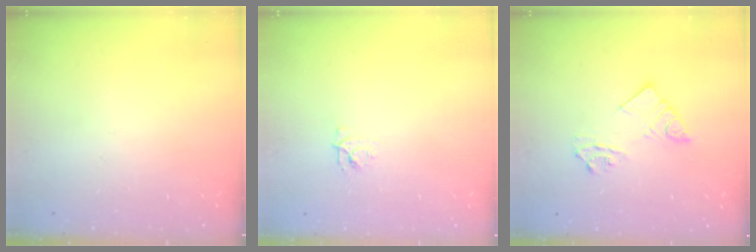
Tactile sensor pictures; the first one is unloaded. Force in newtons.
{"total": 4.4, "press": 4.3, "slide": 0.5}
{"total": 7.1, "press": 7.1, "slide": 0.2}